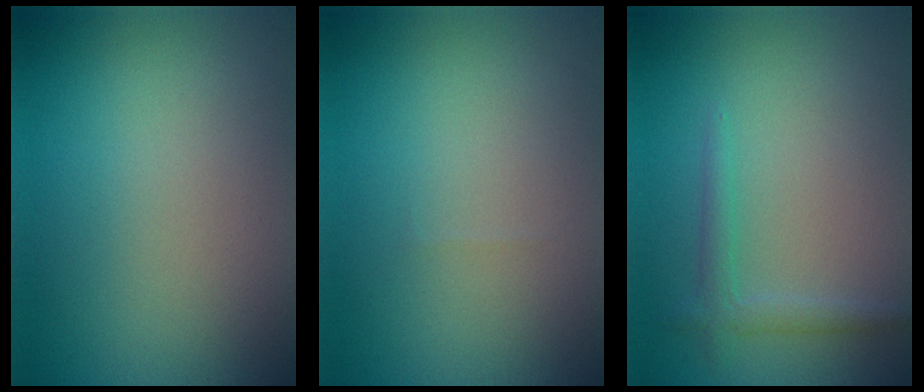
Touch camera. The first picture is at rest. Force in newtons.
{"total": 0.0}
{"total": 1.6, "press": 1.6, "slide": 0.1}